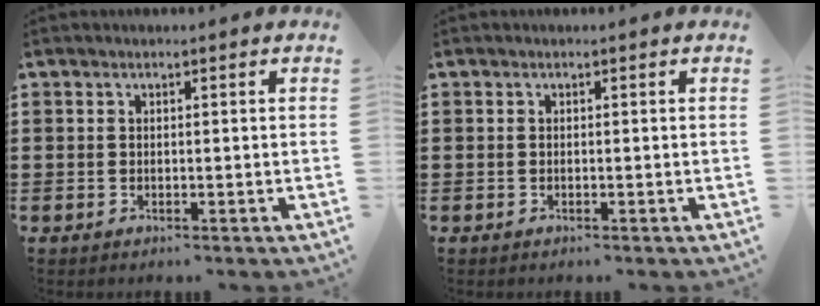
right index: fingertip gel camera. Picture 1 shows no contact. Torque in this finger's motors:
{"motor_torque": [0.68, 1.46, 0.02, 0.01]}